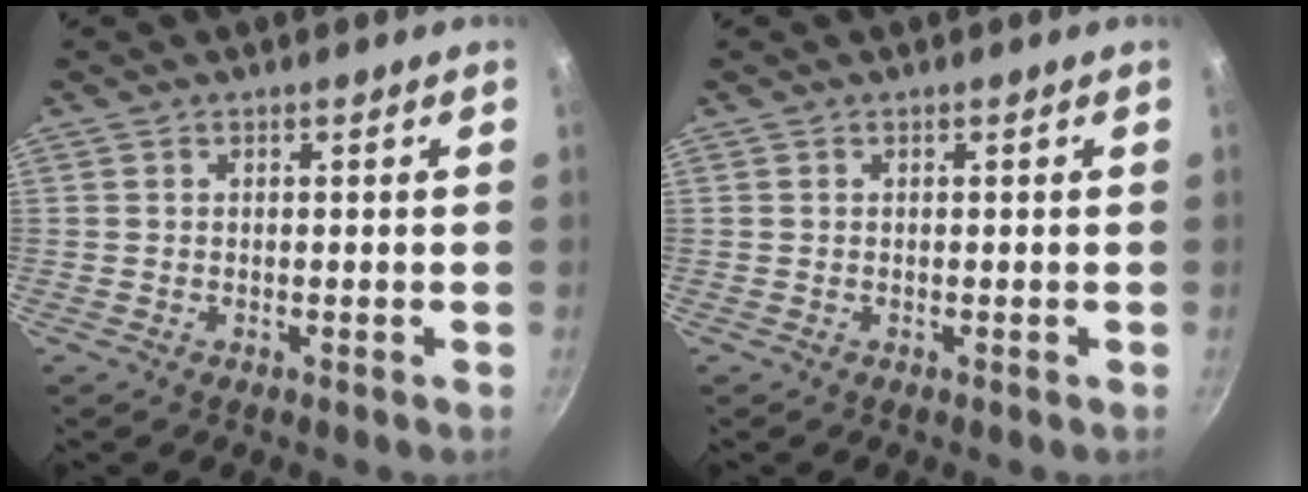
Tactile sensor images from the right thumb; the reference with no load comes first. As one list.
[{"total": 0.0}]